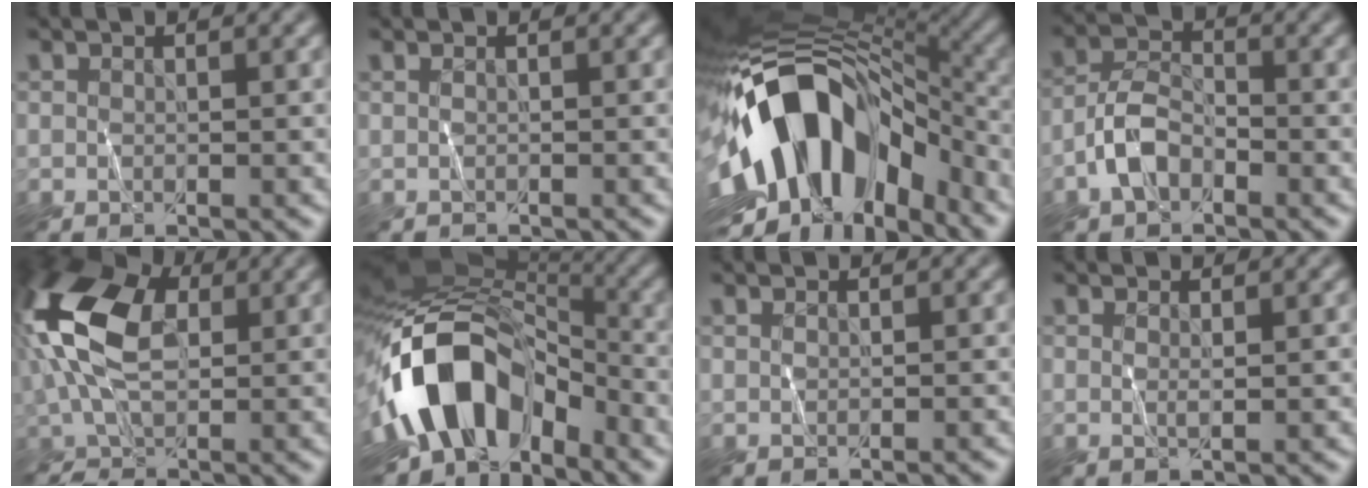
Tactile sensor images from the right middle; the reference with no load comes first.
{"total": 0.5, "force": [-0.4, 0.2, 0.2], "torque": [0.001, -0.003, -0.008]}
{"total": 15.4, "force": [-3.5, 9.1, 12.0], "torque": [-0.193, 0.026, -0.068]}
{"total": 3.3, "force": [-1.9, 1.9, 1.9], "torque": [-0.037, 0.016, -0.043]}
{"total": 12.0, "force": [0.6, 7.1, 9.6], "torque": [-0.213, 0.021, 0.000]}
{"total": 12.6, "force": [-4.7, 8.0, 8.6], "torque": [-0.149, 0.022, -0.089]}
{"total": 0.6, "force": [0.2, 0.3, 0.5], "torque": [-0.001, 0.000, 0.001]}
{"total": 0.8, "force": [0.5, 0.2, 0.6], "torque": [-0.010, 0.002, 0.005]}